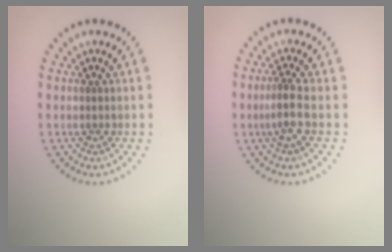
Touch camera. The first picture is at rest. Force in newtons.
{"total": 1.9, "press": 1.6, "slide": 1.1}